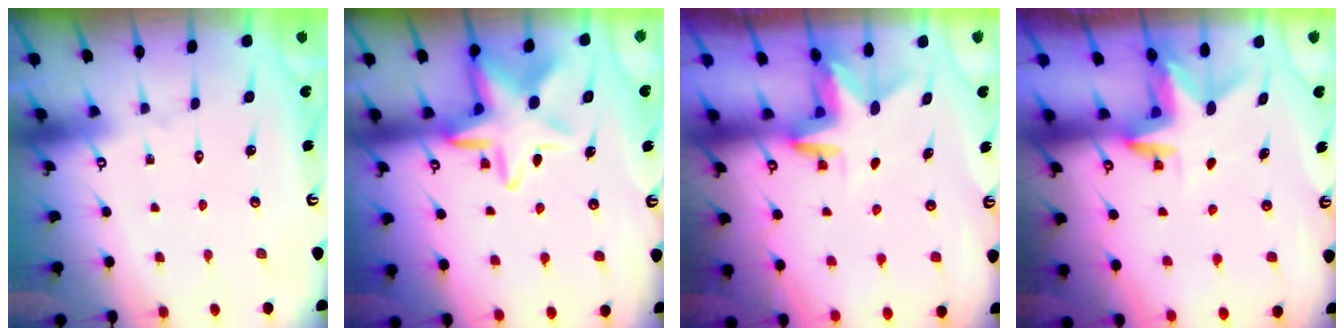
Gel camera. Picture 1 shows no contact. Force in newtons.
{"total": 13.0, "press": 12.9, "slide": 1.8}
{"total": 3.0, "press": 3.0, "slide": 0.1}
{"total": 3.1, "press": 3.1, "slide": 0.2}